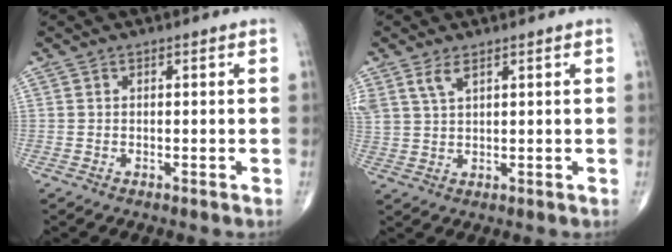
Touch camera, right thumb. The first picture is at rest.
{"total": 3.8, "force": [2.4, 1.5, 2.5], "torque": [-0.057, -0.004, 0.057]}